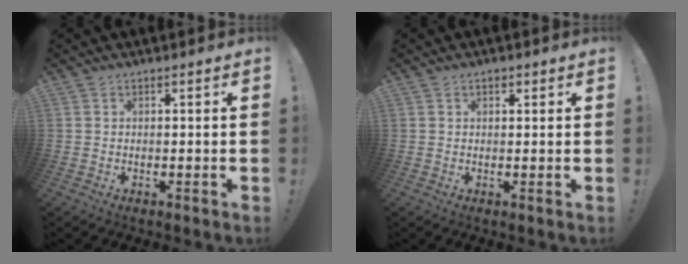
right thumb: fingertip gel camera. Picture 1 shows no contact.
{"total": 1.0, "force": [0.6, 0.7, 0.4], "torque": [-0.006, 0.000, 0.010]}